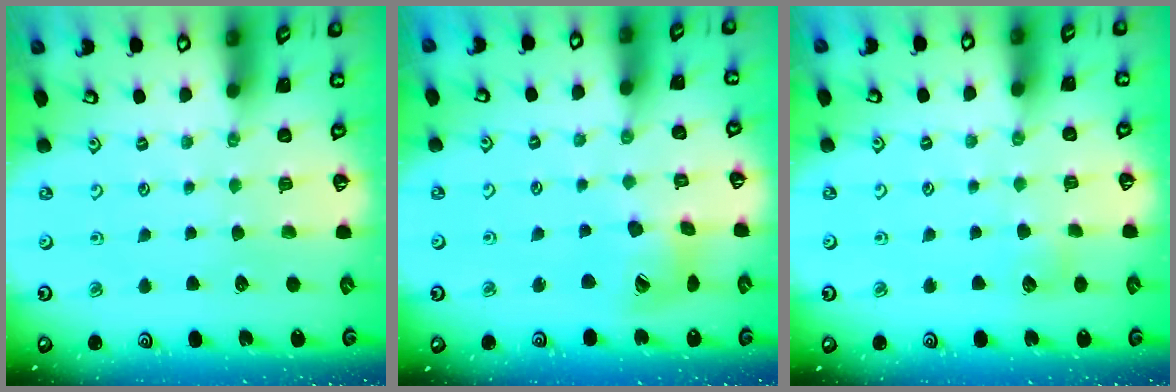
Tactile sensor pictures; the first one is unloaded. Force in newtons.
{"total": 13.4, "press": 13.3, "slide": 1.5}
{"total": 4.3, "press": 4.3, "slide": 0.5}